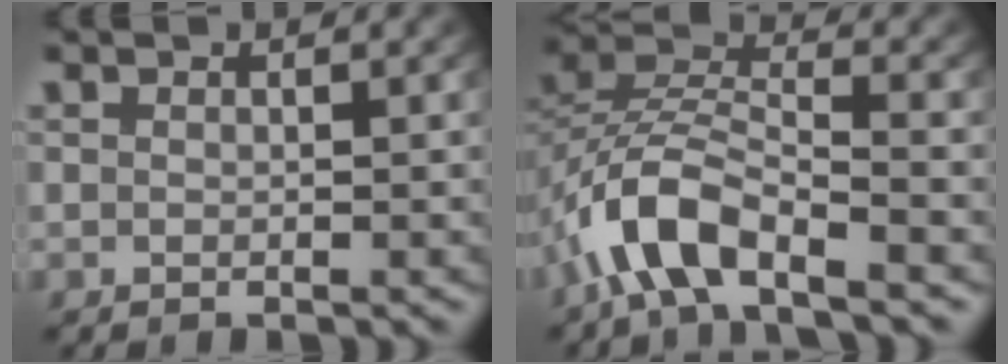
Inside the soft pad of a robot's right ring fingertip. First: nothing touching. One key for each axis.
{"total": 6.4, "fx": -2.2, "fy": 4.1, "fz": 4.4, "tx": -0.114, "ty": -0.013, "tz": -0.041}